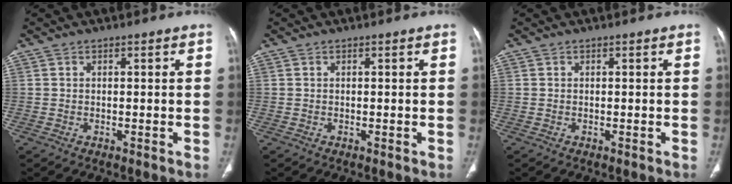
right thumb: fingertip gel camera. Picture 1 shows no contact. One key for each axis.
{"total": 0.0}
{"total": 0.0}